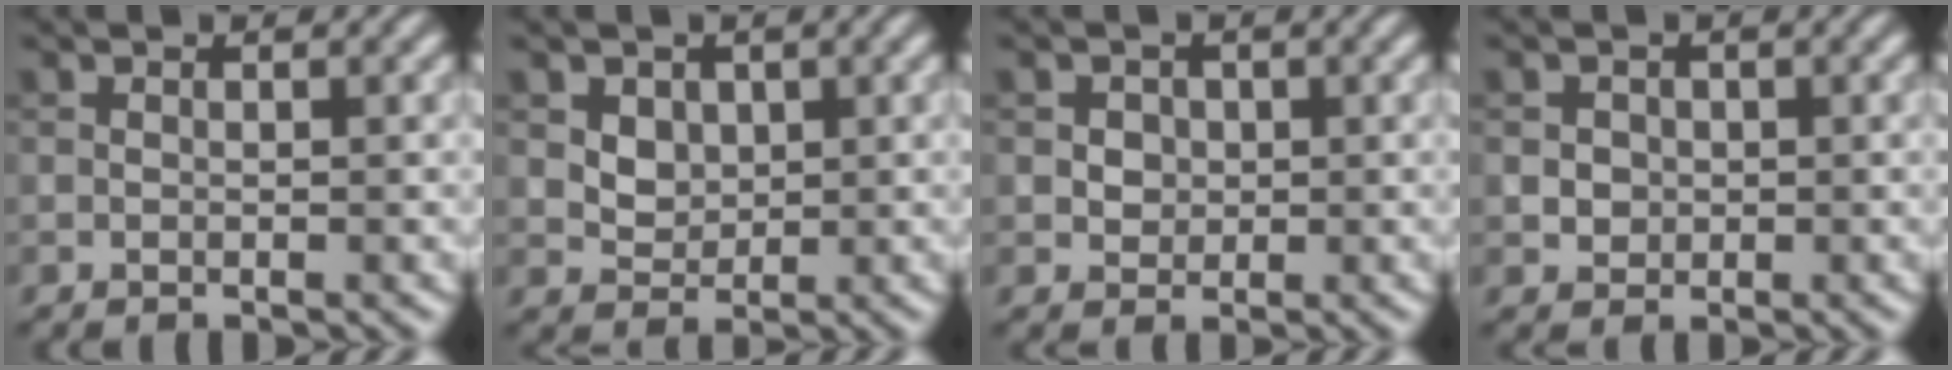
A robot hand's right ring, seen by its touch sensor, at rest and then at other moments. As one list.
[{"total": 3.0, "force": [1.3, 2.3, 1.5], "torque": [-0.038, 0.000, 0.039]}, {"total": 2.0, "force": [0.6, 1.7, 0.8], "torque": [-0.011, 0.004, 0.014]}, {"total": 1.7, "force": [0.2, 1.6, 0.6], "torque": [-0.002, 0.003, 0.010]}]